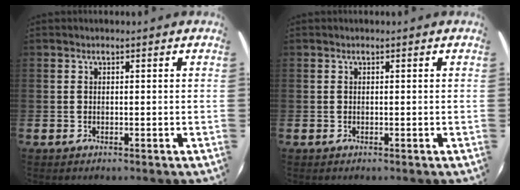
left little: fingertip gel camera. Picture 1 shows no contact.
{"total": 0.0}